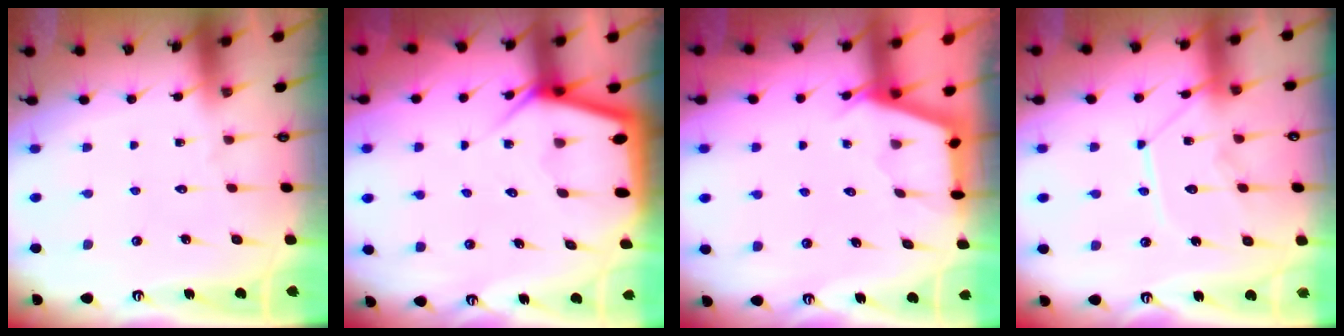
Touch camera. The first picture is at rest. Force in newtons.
{"total": 6.6, "press": 6.6, "slide": 0.7}
{"total": 2.9, "press": 2.8, "slide": 0.3}
{"total": 12.3, "press": 12.3, "slide": 1.2}